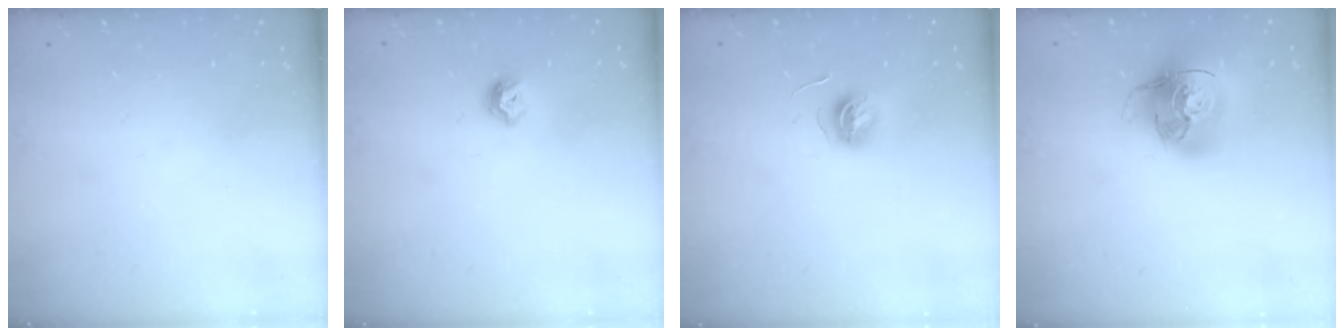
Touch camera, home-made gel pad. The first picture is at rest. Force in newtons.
{"total": 5.6, "press": 5.5, "slide": 0.9}
{"total": 5.6, "press": 5.6, "slide": 0.6}
{"total": 16.2, "press": 16.1, "slide": 2.0}